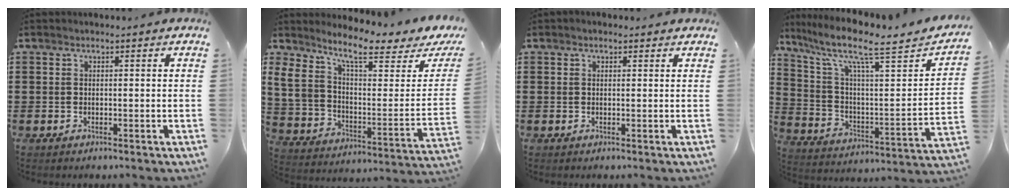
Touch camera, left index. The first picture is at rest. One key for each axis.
{"total": 7.4, "fx": 5.1, "fy": 2.4, "fz": 4.8, "tx": -0.115, "ty": -0.034, "tz": 0.088}
{"total": 0.5, "fx": 0.3, "fy": 0.3, "fz": 0.3, "tx": -0.006, "ty": 0.004, "tz": 0.006}
{"total": 9.7, "fx": 7.5, "fy": 1.3, "fz": 6.1, "tx": -0.144, "ty": -0.055, "tz": 0.115}